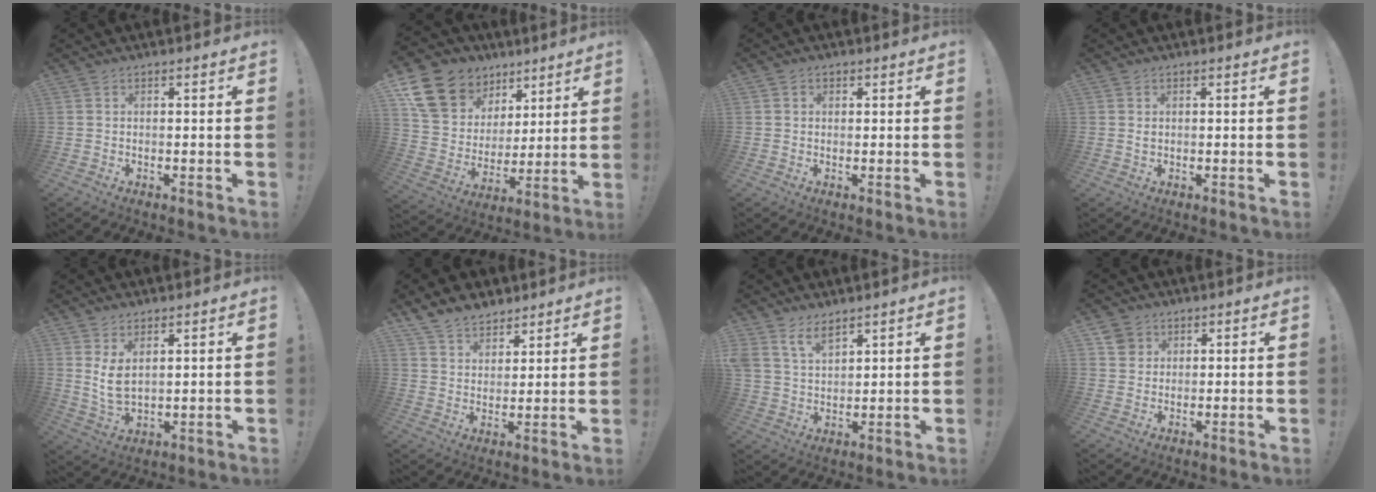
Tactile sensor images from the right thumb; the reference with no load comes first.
{"total": 17.2, "force": [10.3, 12.4, 6.0], "torque": [-0.106, -0.061, 0.219]}
{"total": 1.4, "force": [0.3, 1.3, 0.5], "torque": [-0.002, 0.000, 0.004]}
{"total": 0.7, "force": [0.1, 0.4, 0.5], "torque": [-0.009, 0.001, 0.002]}
{"total": 6.8, "force": [2.8, 3.5, 5.1], "torque": [-0.096, -0.019, 0.052]}
{"total": 8.7, "force": [7.0, 4.8, 1.8], "torque": [-0.039, -0.049, 0.139]}
{"total": 7.5, "force": [5.7, 3.6, 3.3], "torque": [-0.072, -0.023, 0.111]}
{"total": 4.1, "force": [2.1, 3.5, 0.7], "torque": [-0.010, -0.005, 0.039]}